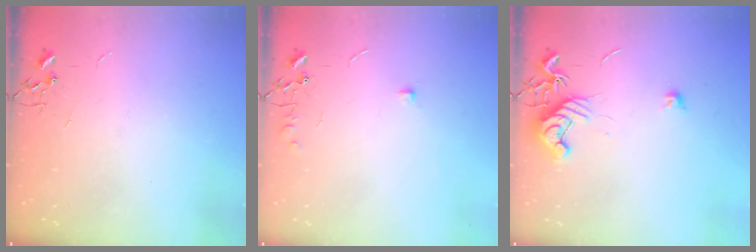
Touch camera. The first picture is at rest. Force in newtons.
{"total": 6.1, "press": 6.1, "slide": 0.8}
{"total": 10.1, "press": 10.1, "slide": 0.7}